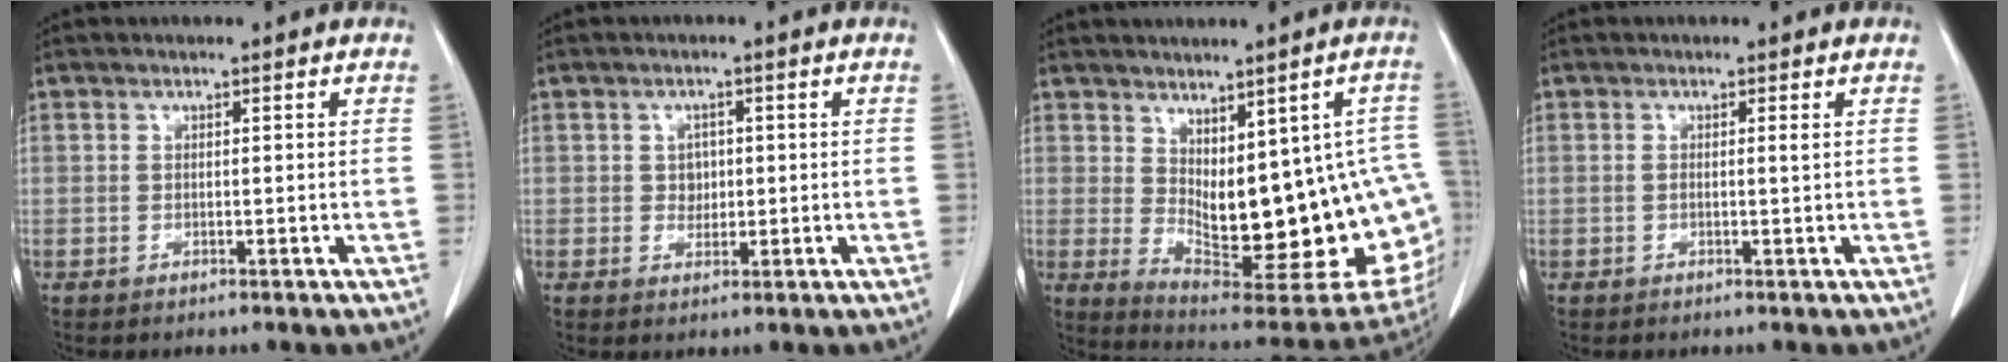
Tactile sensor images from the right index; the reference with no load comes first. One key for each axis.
{"total": 2.5, "fx": 0.2, "fy": 2.1, "fz": 1.4, "tx": -0.017, "ty": 0.003, "tz": 0.006}
{"total": 22.0, "fx": -1.5, "fy": 8.5, "fz": 20.2, "tx": -0.201, "ty": -0.003, "tz": 0.006}
{"total": 0.8, "fx": 0.2, "fy": -0.1, "fz": 0.7, "tx": -0.014, "ty": 0.000, "tz": 0.001}